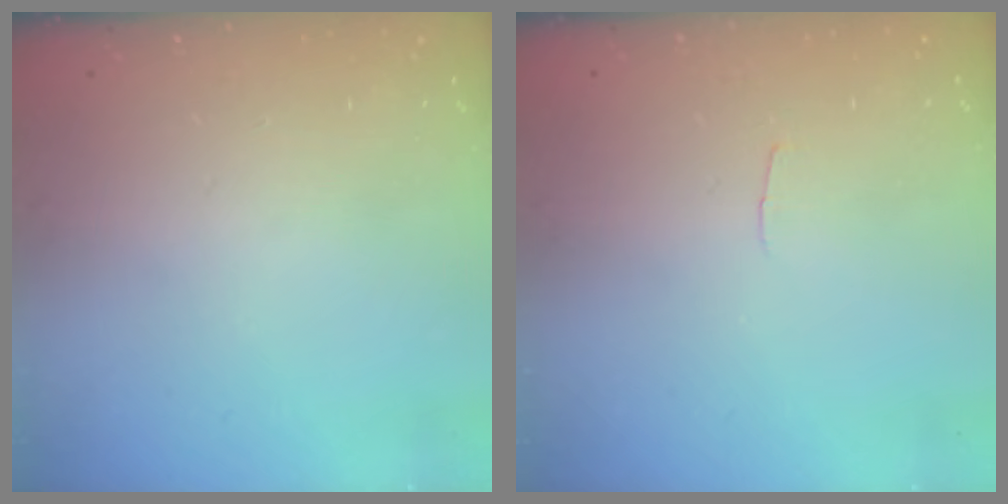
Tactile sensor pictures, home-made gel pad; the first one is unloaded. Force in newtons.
{"total": 2.0, "press": 2.0, "slide": 0.2}